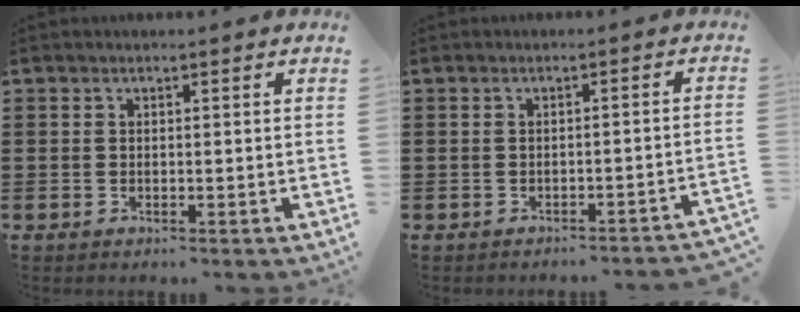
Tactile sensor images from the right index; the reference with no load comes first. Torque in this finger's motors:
{"motor_torque": [1.01, 1.13, 0.17, -0.03]}